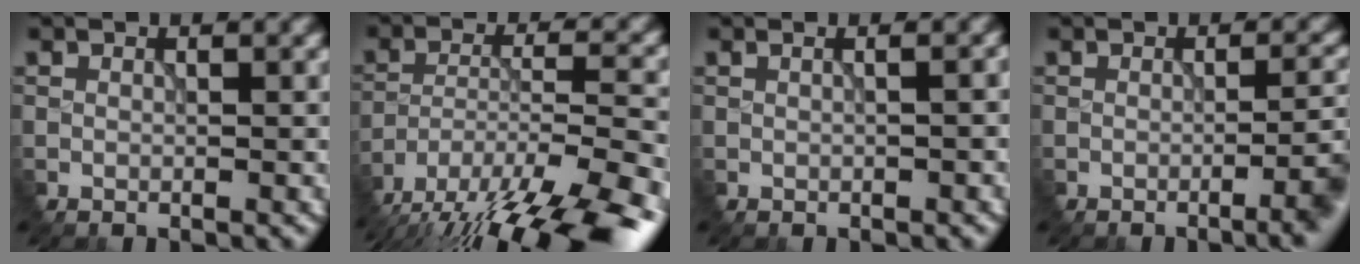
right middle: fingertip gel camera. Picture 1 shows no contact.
{"total": 17.3, "force": [-14.3, 5.0, 8.5], "torque": [-0.166, -0.043, -0.192]}
{"total": 2.8, "force": [0.8, 1.5, 2.2], "torque": [-0.003, 0.030, -0.013]}
{"total": 4.6, "force": [-1.1, 1.4, 4.2], "torque": [-0.043, 0.001, -0.008]}